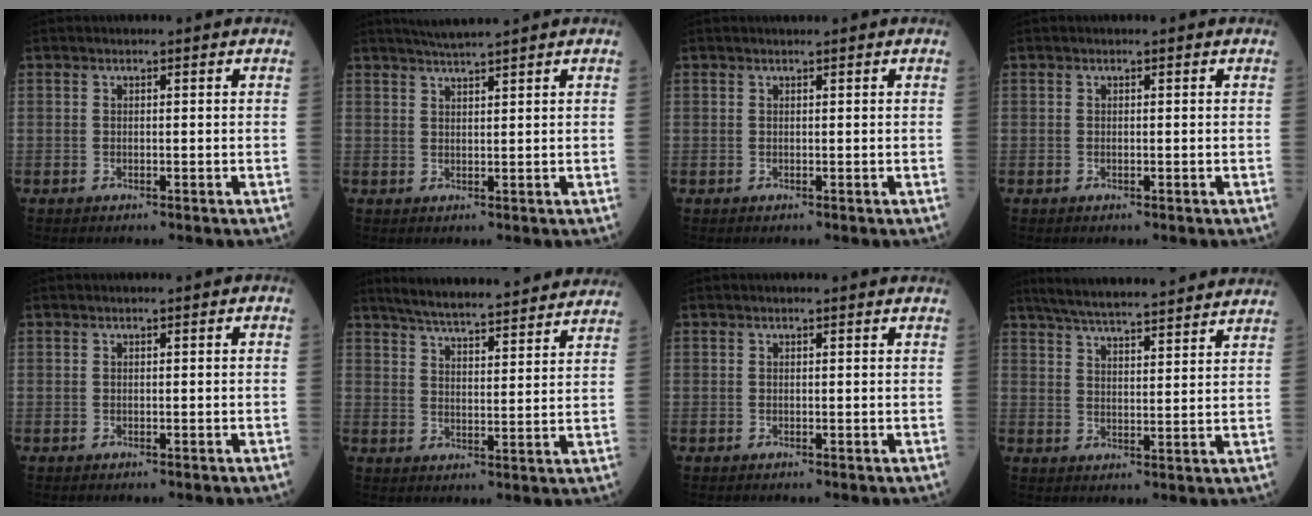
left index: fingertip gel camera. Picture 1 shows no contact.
{"total": 4.1, "force": [3.6, -0.8, 1.7], "torque": [-0.026, 0.014, 0.066]}
{"total": 0.8, "force": [0.7, -0.1, 0.3], "torque": [-0.006, 0.004, 0.014]}
{"total": 0.0}
{"total": 1.8, "force": [-1.6, -0.2, -0.7], "torque": [0.012, -0.004, -0.024]}
{"total": 20.0, "force": [18.3, 2.0, 7.8], "torque": [-0.115, 0.003, 0.243]}
{"total": 0.6, "force": [-0.1, -0.3, -0.5], "torque": [0.001, -0.003, -0.010]}
{"total": 17.8, "force": [16.0, 1.5, 7.5], "torque": [-0.118, 0.025, 0.222]}